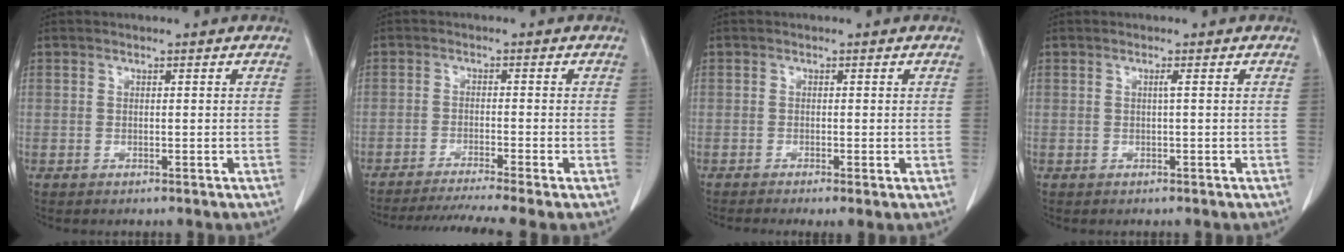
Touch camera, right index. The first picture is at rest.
{"total": 9.4, "force": [-8.0, -1.5, 4.7], "torque": [-0.062, -0.017, -0.125]}
{"total": 2.2, "force": [-1.4, 0.3, 1.7], "torque": [-0.025, -0.007, -0.023]}
{"total": 0.5, "force": [0.1, -0.2, 0.5], "torque": [-0.008, -0.001, 0.003]}